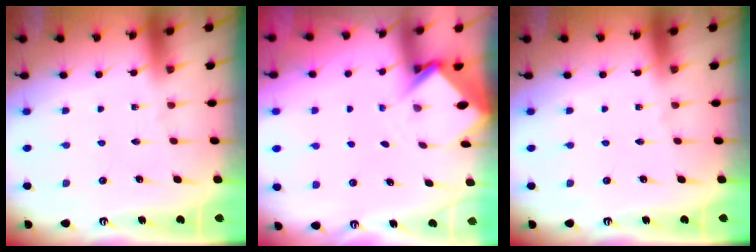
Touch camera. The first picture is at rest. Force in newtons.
{"total": 2.9, "press": 2.9, "slide": 0.2}
{"total": 0.0}